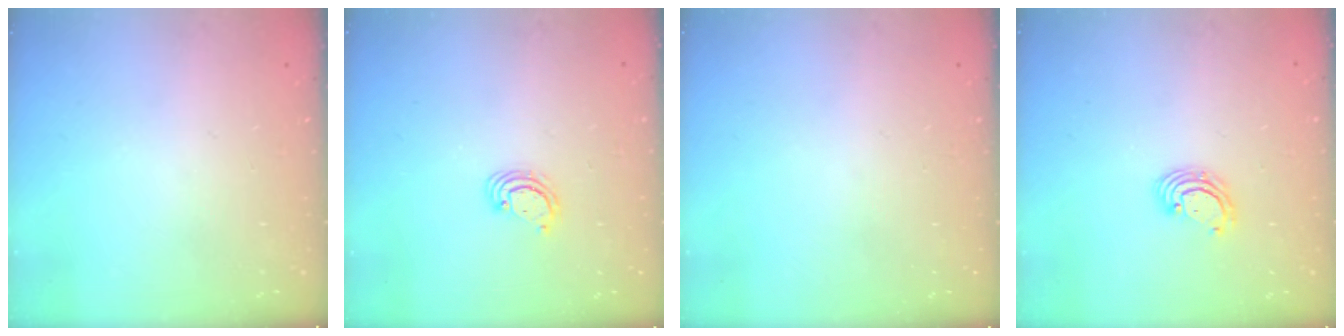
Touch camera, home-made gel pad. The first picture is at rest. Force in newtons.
{"total": 2.5, "press": 2.5, "slide": 0.3}
{"total": 0.0}
{"total": 3.1, "press": 3.1, "slide": 0.1}